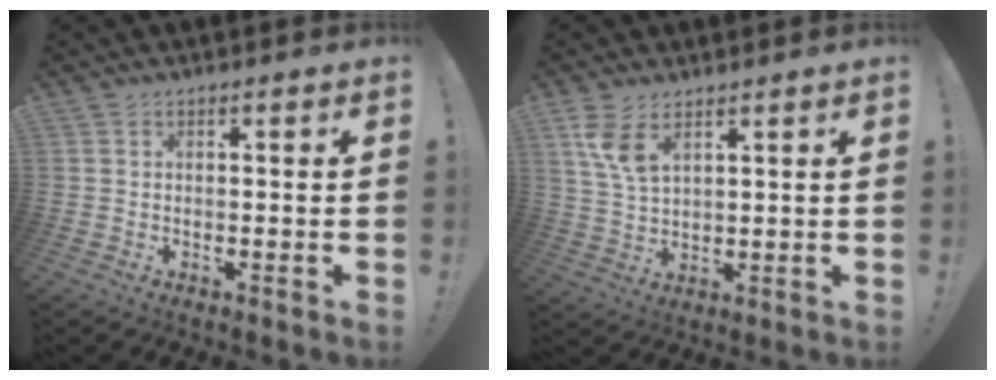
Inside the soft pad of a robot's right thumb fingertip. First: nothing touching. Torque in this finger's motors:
{"motor_torque": [0.23, 0.29, 0.25, 0.15, 0.10]}